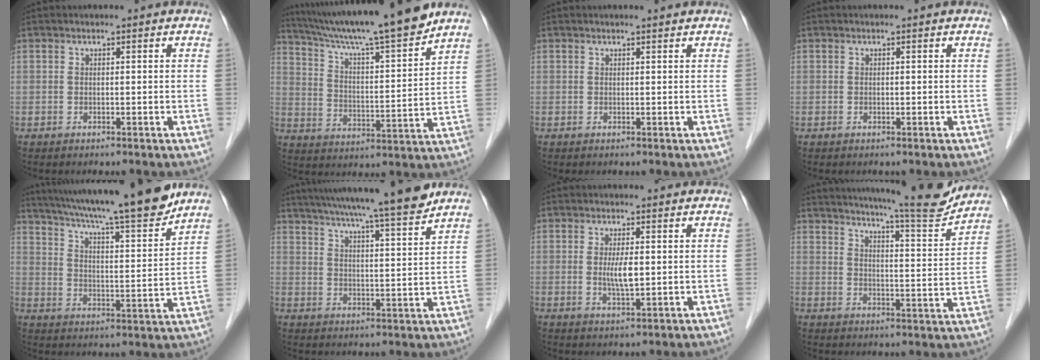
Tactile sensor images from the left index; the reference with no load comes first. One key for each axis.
{"total": 18.8, "fx": 16.3, "fy": -0.7, "fz": 9.2, "tx": -0.157, "ty": -0.006, "tz": 0.259}
{"total": 1.1, "fx": 1.1, "fy": -0.2, "fz": 0.3, "tx": -0.010, "ty": 0.002, "tz": 0.017}
{"total": 0.0}
{"total": 20.7, "fx": 18.0, "fy": 0.2, "fz": 10.2, "tx": -0.171, "ty": -0.009, "tz": 0.274}
{"total": 18.2, "fx": 16.0, "fy": -0.6, "fz": 8.7, "tx": -0.145, "ty": -0.007, "tz": 0.228}
{"total": 3.4, "fx": 0.2, "fy": 0.6, "fz": 3.4, "tx": -0.066, "ty": -0.006, "tz": 0.006}
{"total": 15.0, "fx": 14.0, "fy": -0.2, "fz": 5.5, "tx": -0.088, "ty": -0.033, "tz": 0.183}